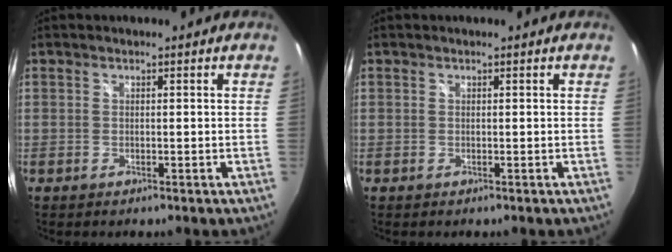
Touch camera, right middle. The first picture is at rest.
{"total": 0.0}